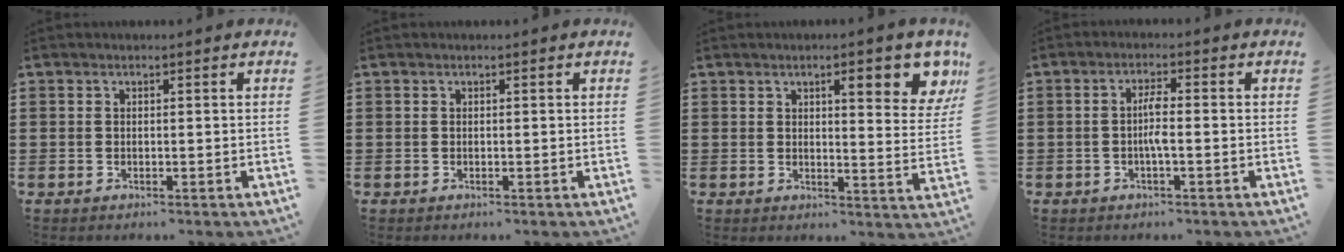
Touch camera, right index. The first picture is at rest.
{"total": 0.0}
{"total": 6.6, "force": [3.4, 1.3, 5.5], "torque": [-0.081, -0.006, 0.050]}
{"total": 3.0, "force": [-0.7, 0.4, 2.9], "torque": [-0.069, -0.004, -0.019]}